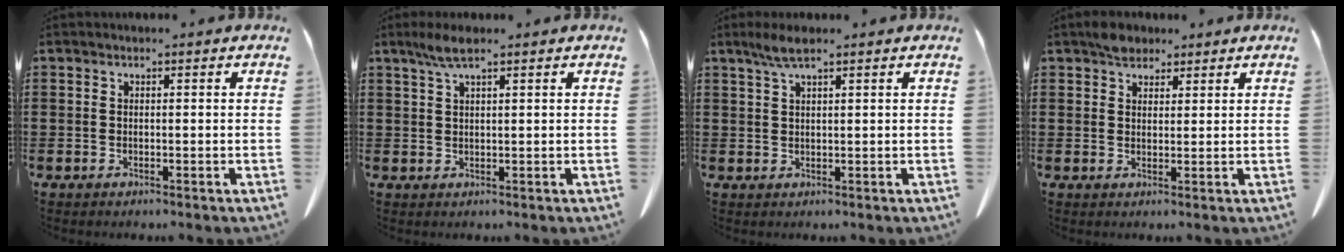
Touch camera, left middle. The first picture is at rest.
{"total": 3.3, "force": [2.1, 0.5, 2.6], "torque": [-0.055, 0.001, 0.038]}
{"total": 3.1, "force": [2.1, 0.4, 2.3], "torque": [-0.050, 0.001, 0.037]}
{"total": 3.3, "force": [2.7, 1.6, 0.9], "torque": [-0.017, 0.002, 0.052]}